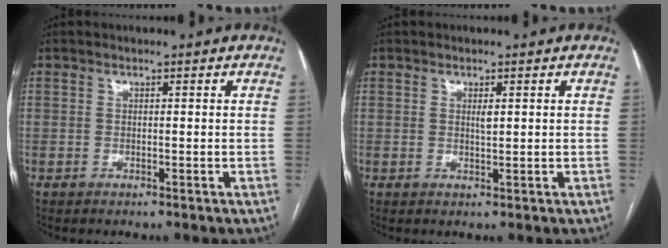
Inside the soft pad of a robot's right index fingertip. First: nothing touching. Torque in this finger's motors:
{"motor_torque": [0.16, 0.13, 0.03, 0.03]}